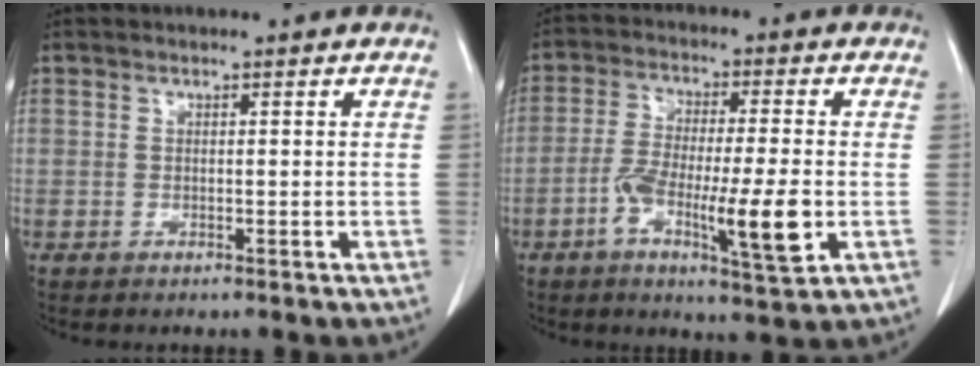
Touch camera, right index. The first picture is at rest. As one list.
[{"total": 11.7, "force": [-3.4, 1.3, 11.1], "torque": [-0.195, -0.011, -0.060]}]